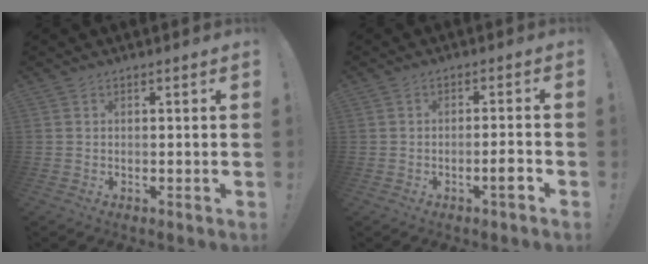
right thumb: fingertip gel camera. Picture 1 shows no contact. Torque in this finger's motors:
{"motor_torque": [1.03, 1.03, 0.16, -0.24, 0.29]}